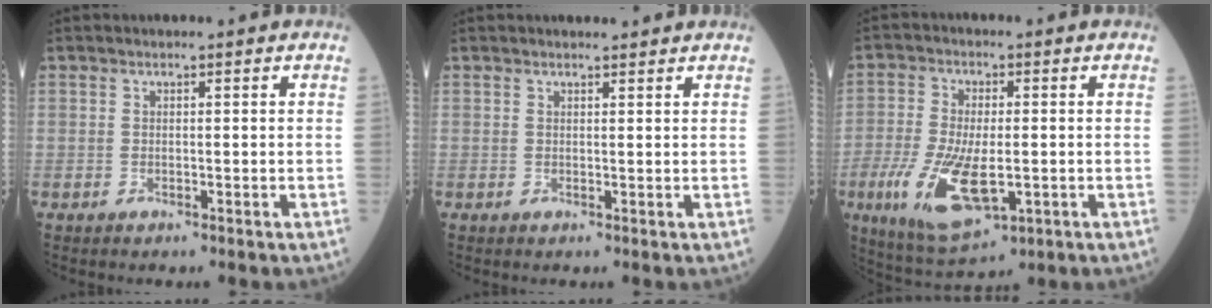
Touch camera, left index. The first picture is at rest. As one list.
[{"total": 2.1, "force": [2.1, 0.2, 0.4], "torque": [-0.010, 0.003, 0.027]}, {"total": 11.5, "force": [-3.0, 4.6, 10.1], "torque": [-0.206, -0.019, -0.044]}]